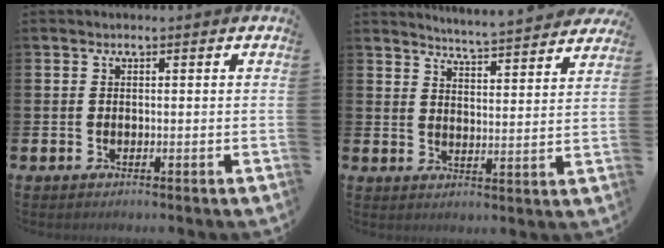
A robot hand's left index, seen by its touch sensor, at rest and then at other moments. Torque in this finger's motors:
{"motor_torque": [0.15, -0.74, 0.03, 0.01]}